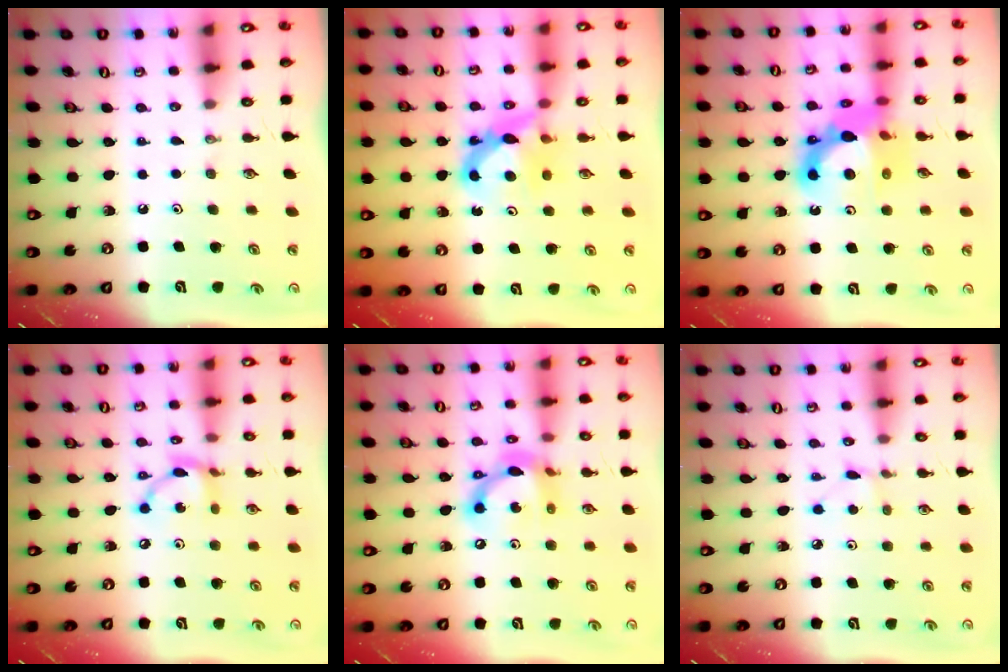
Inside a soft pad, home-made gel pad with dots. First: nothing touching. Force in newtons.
{"total": 7.2, "press": 7.2, "slide": 0.5}
{"total": 15.4, "press": 15.4, "slide": 1.2}
{"total": 9.9, "press": 9.8, "slide": 0.6}
{"total": 13.6, "press": 13.6, "slide": 0.8}
{"total": 2.4, "press": 2.4, "slide": 0.3}